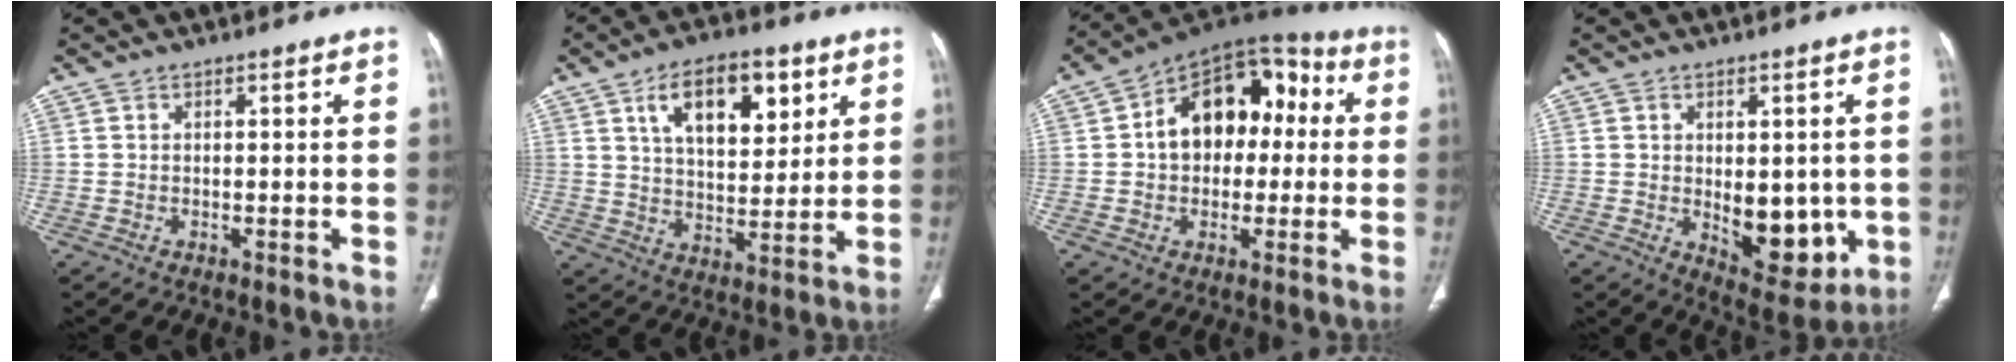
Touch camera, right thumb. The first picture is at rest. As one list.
[{"total": 14.9, "force": [6.6, 7.8, 10.9], "torque": [-0.133, -0.023, 0.111]}, {"total": 17.0, "force": [1.6, 11.8, 12.2], "torque": [-0.135, 0.046, 0.014]}, {"total": 11.0, "force": [-1.3, 6.2, 9.0], "torque": [-0.082, -0.019, 0.001]}]